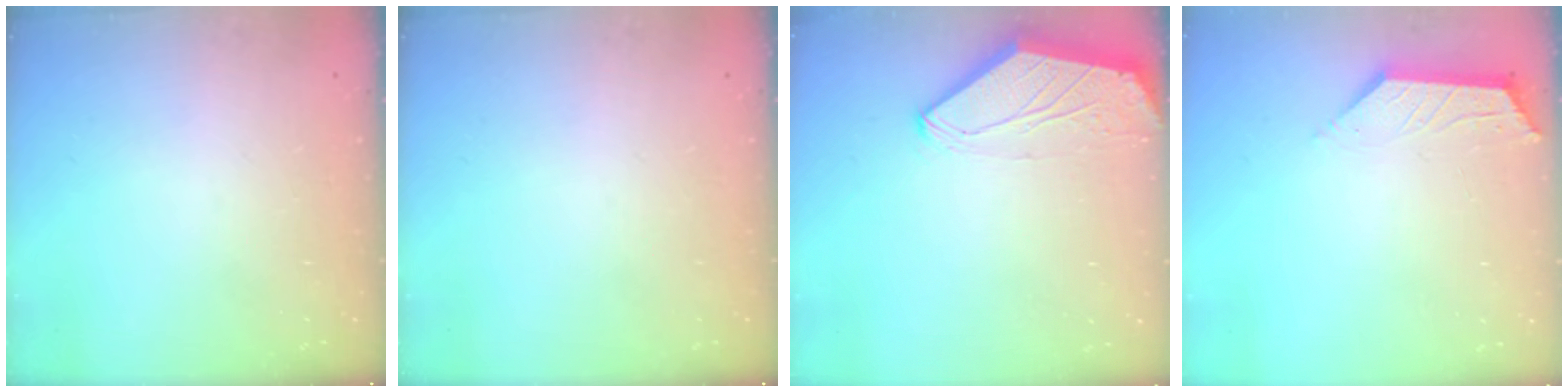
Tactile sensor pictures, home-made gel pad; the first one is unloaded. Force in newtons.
{"total": 0.0}
{"total": 0.0}
{"total": 2.1, "press": 2.1, "slide": 0.5}